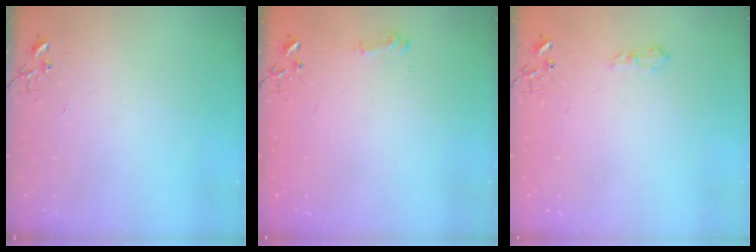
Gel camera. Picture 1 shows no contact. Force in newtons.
{"total": 7.9, "press": 7.9, "slide": 0.6}
{"total": 7.0, "press": 6.9, "slide": 0.9}